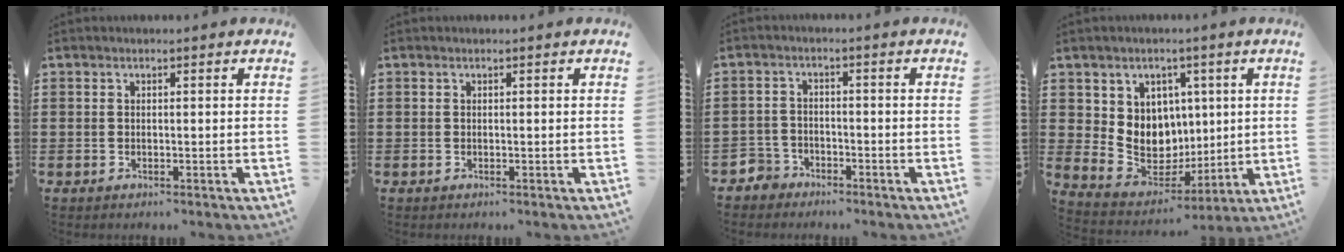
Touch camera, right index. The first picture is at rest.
{"total": 0.0}
{"total": 2.8, "force": [-2.4, 1.4, 0.1], "torque": [-0.018, 0.000, -0.055]}
{"total": 8.1, "force": [2.3, 7.6, 1.9], "torque": [-0.054, -0.023, 0.051]}